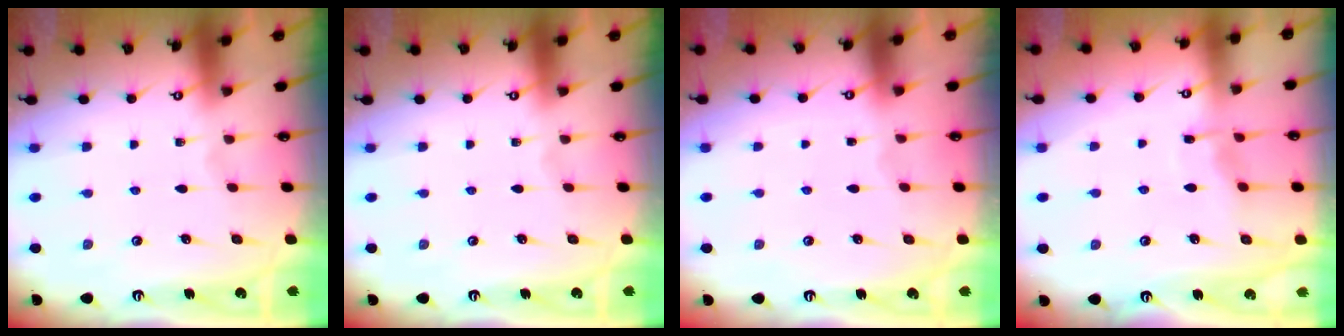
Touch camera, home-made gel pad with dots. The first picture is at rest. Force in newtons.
{"total": 0.0}
{"total": 1.2, "press": 1.2, "slide": 0.1}
{"total": 5.1, "press": 5.0, "slide": 0.6}